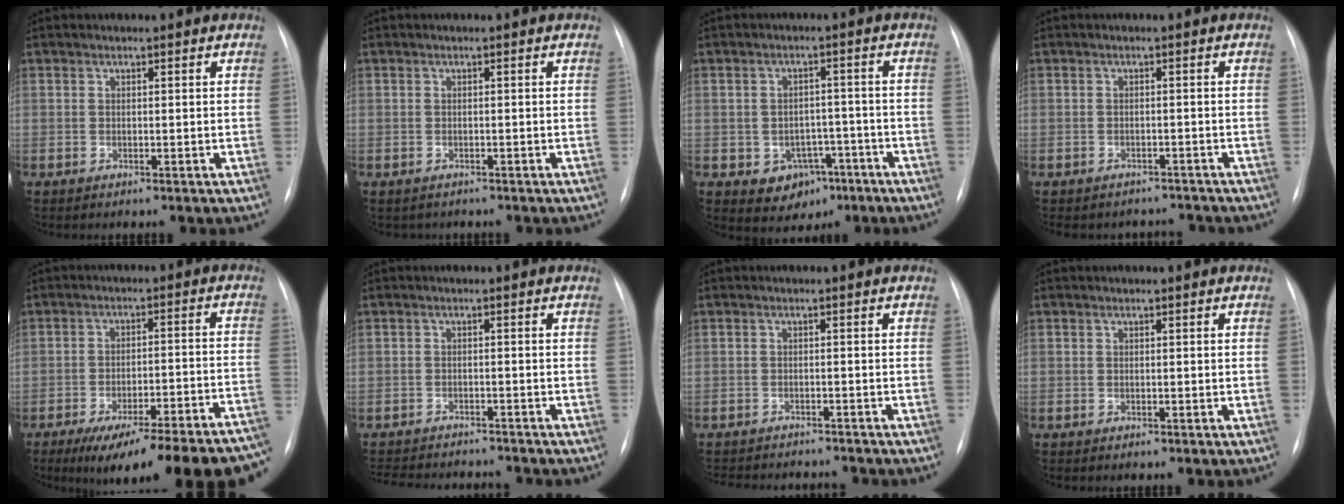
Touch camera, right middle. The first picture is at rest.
{"total": 1.3, "force": [-1.0, 0.7, -0.1], "torque": [-0.004, 0.001, -0.013]}
{"total": 6.4, "force": [-3.0, 4.9, 2.8], "torque": [-0.034, 0.015, -0.031]}
{"total": 5.5, "force": [-4.9, 2.5, -0.4], "torque": [0.009, 0.014, -0.055]}
{"total": 24.6, "force": [-20.2, 3.0, 13.7], "torque": [-0.123, -0.003, -0.270]}
{"total": 11.7, "force": [-10.9, 2.4, 3.5], "torque": [-0.068, 0.000, -0.145]}
{"total": 10.1, "force": [-9.4, 2.4, 2.8], "torque": [-0.051, 0.002, -0.119]}
{"total": 0.0}